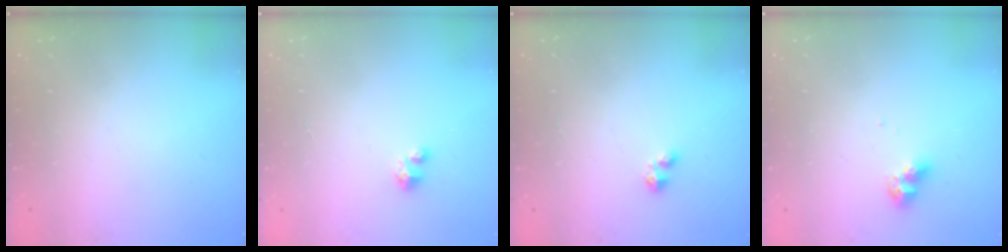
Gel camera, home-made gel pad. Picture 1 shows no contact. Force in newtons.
{"total": 1.7, "press": 1.7, "slide": 0.1}
{"total": 2.7, "press": 2.7, "slide": 0.4}
{"total": 8.1, "press": 8.1, "slide": 0.8}